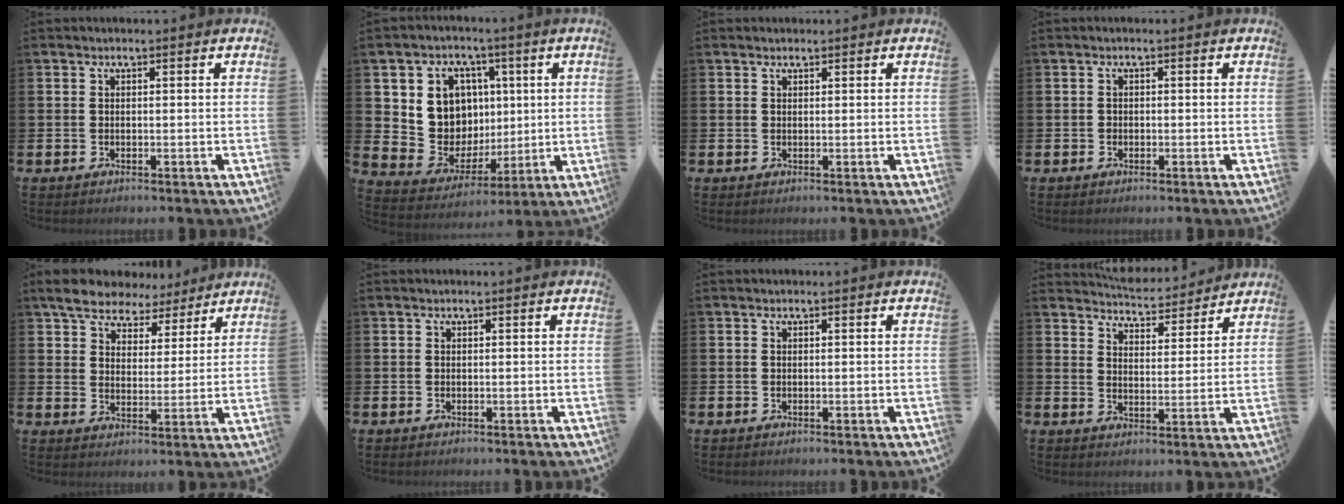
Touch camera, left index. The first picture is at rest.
{"total": 8.6, "force": [3.1, 7.7, 2.2], "torque": [-0.098, -0.024, 0.062]}
{"total": 0.8, "force": [0.7, 0.3, 0.1], "torque": [0.006, -0.002, 0.011]}
{"total": 0.6, "force": [-0.3, 0.5, 0.1], "torque": [-0.011, 0.007, -0.006]}
{"total": 6.9, "force": [6.2, 2.7, 1.6], "torque": [-0.052, -0.032, 0.108]}
{"total": 0.0}
{"total": 0.0}
{"total": 5.1, "force": [5.0, 0.7, -0.1], "torque": [-0.010, -0.043, 0.087]}